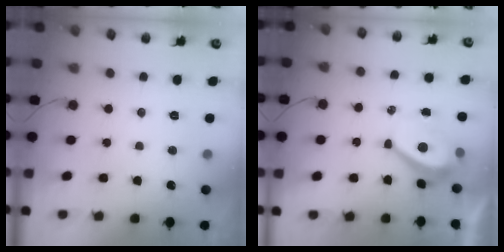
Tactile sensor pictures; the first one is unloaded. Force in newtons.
{"total": 3.9, "press": 3.9, "slide": 0.5}